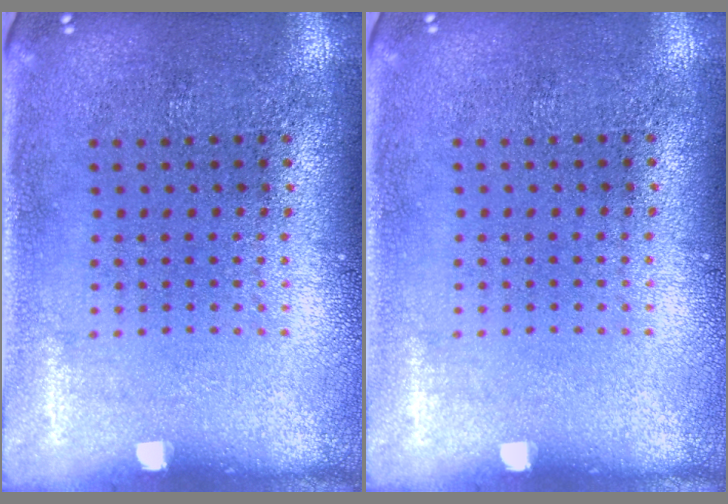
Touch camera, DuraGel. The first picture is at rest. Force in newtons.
{"total": 0.0}